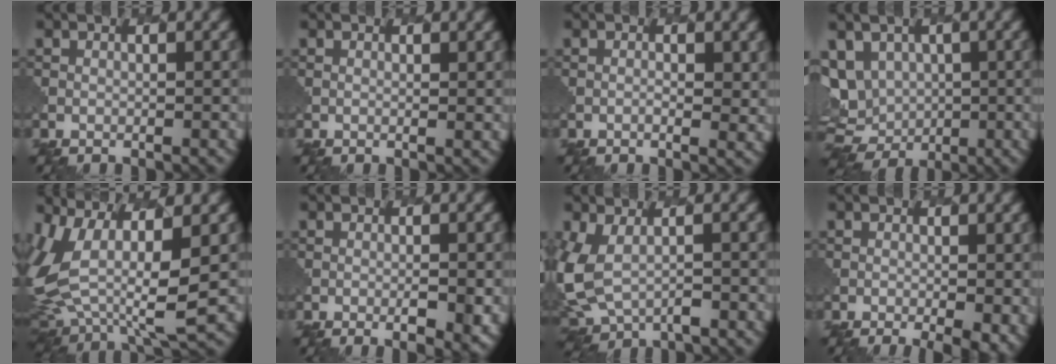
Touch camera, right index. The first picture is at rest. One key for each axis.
{"total": 0.8, "fx": 0.6, "fy": 0.1, "fz": 0.5, "tx": -0.005, "ty": -0.003, "tz": 0.007}
{"total": 1.3, "fx": 0.3, "fy": 0.4, "fz": 1.2, "tx": -0.020, "ty": -0.005, "tz": 0.003}
{"total": 8.9, "fx": 1.3, "fy": 7.3, "fz": 4.9, "tx": -0.096, "ty": 0.001, "tz": 0.019}
{"total": 11.3, "fx": 2.2, "fy": 5.8, "fz": 9.4, "tx": -0.224, "ty": -0.019, "tz": 0.043}
{"total": 3.3, "fx": -0.9, "fy": 0.7, "fz": 3.1, "tx": -0.050, "ty": -0.006, "tz": -0.009}
{"total": 5.9, "fx": -0.1, "fy": 3.8, "fz": 4.5, "tx": -0.118, "ty": -0.016, "tz": -0.005}
{"total": 5.1, "fx": -1.5, "fy": 2.0, "fz": 4.4, "tx": -0.041, "ty": -0.005, "tz": -0.005}